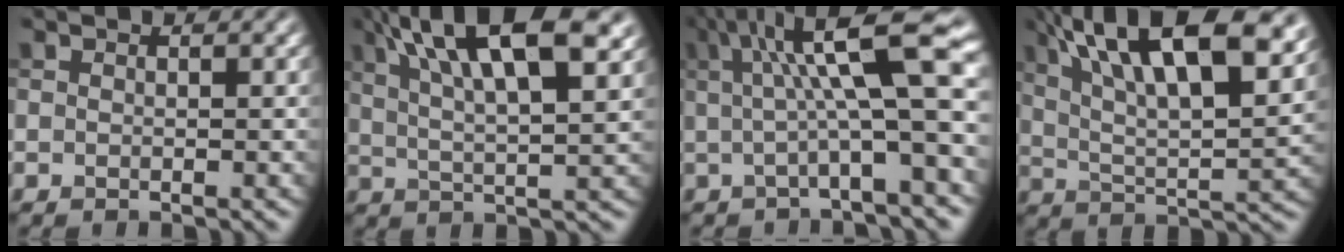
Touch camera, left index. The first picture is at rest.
{"total": 13.2, "force": [6.8, 4.1, 10.5], "torque": [-0.168, 0.024, 0.092]}
{"total": 11.3, "force": [2.0, 2.4, 10.9], "torque": [-0.156, 0.016, 0.026]}
{"total": 17.1, "force": [8.8, 6.2, 13.3], "torque": [-0.205, 0.038, 0.116]}